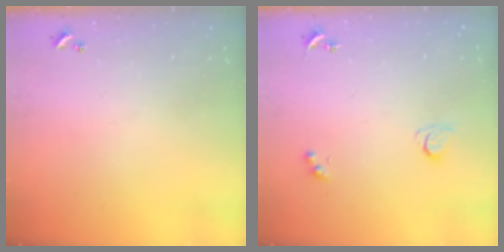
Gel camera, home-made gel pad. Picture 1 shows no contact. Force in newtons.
{"total": 3.0, "press": 2.9, "slide": 0.7}